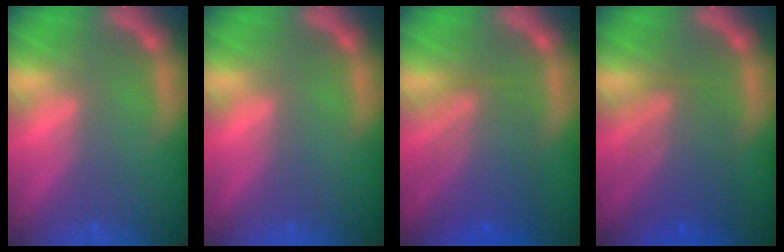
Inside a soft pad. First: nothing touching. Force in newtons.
{"total": 0.0}
{"total": 6.5}
{"total": 6.1}